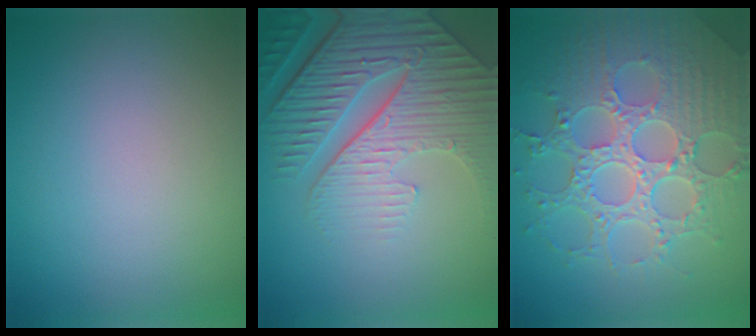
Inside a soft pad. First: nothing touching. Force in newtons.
{"total": 8.0, "press": 6.2, "slide": 5.1}
{"total": 8.3, "press": 6.1, "slide": 5.6}